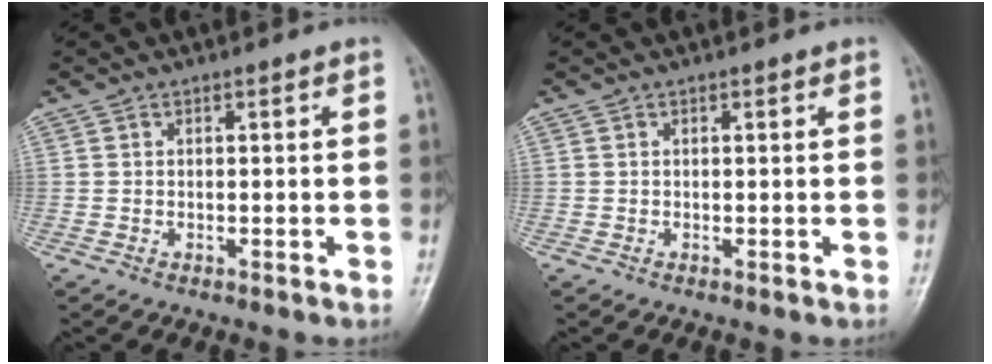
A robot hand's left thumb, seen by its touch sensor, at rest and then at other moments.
{"total": 0.0}